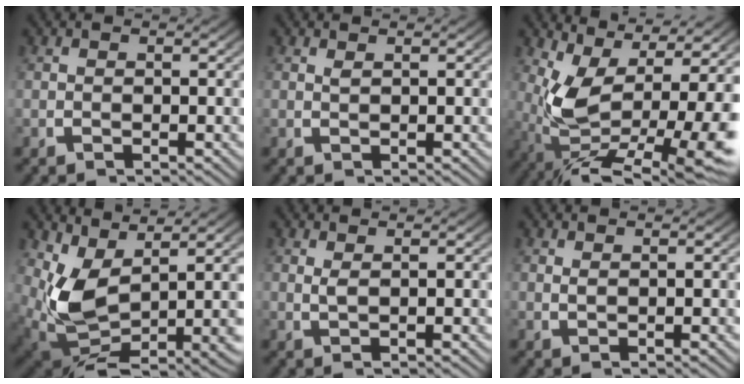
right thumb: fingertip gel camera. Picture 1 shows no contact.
{"total": 0.5, "force": [0.5, -0.1, 0.3], "torque": [-0.006, -0.002, 0.013]}
{"total": 14.8, "force": [-2.7, 9.3, 11.1], "torque": [-0.238, -0.080, 0.000]}
{"total": 10.6, "force": [0.7, 5.9, 8.7], "torque": [-0.192, -0.055, 0.043]}
{"total": 1.3, "force": [0.8, 0.0, 1.1], "torque": [-0.026, -0.005, 0.019]}
{"total": 0.8, "force": [0.6, -0.1, 0.5], "torque": [-0.015, -0.005, 0.017]}